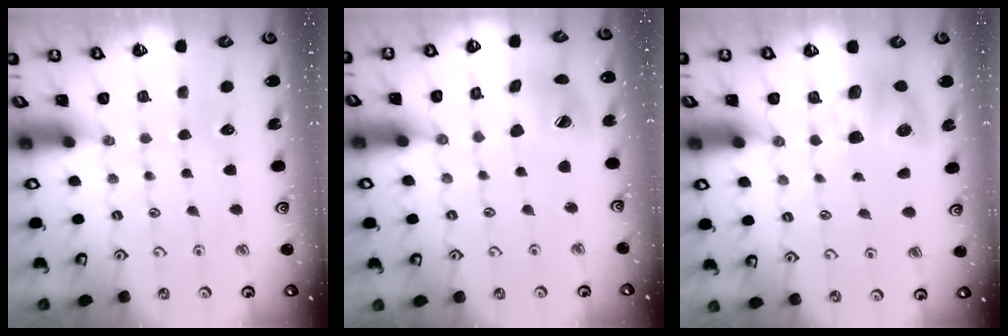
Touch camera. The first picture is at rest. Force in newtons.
{"total": 11.8, "press": 11.7, "slide": 1.4}
{"total": 8.9, "press": 8.8, "slide": 1.4}